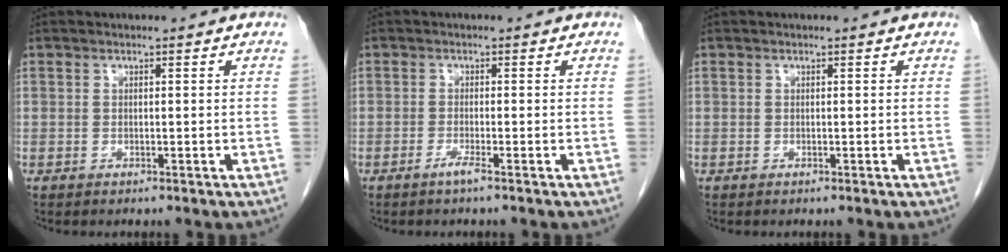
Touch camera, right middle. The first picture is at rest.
{"total": 1.4, "force": [-0.9, -0.3, 1.0], "torque": [-0.019, 0.000, -0.018]}
{"total": 0.0}